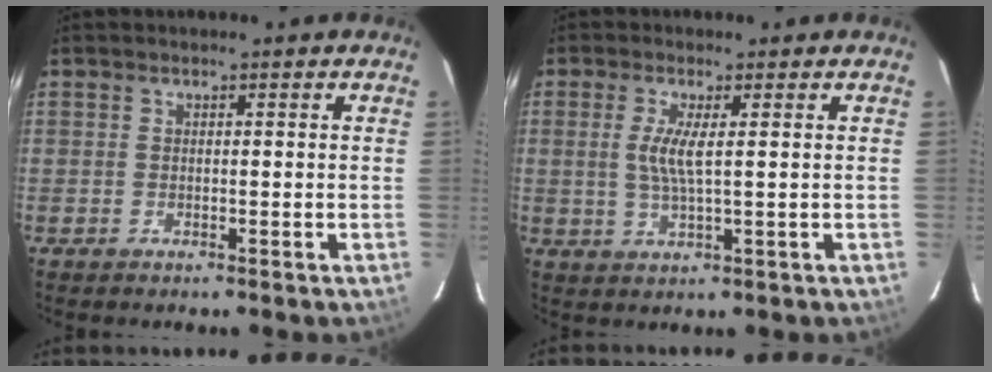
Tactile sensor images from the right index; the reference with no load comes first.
{"total": 4.5, "force": [0.7, 0.4, 4.4], "torque": [-0.093, -0.005, 0.012]}